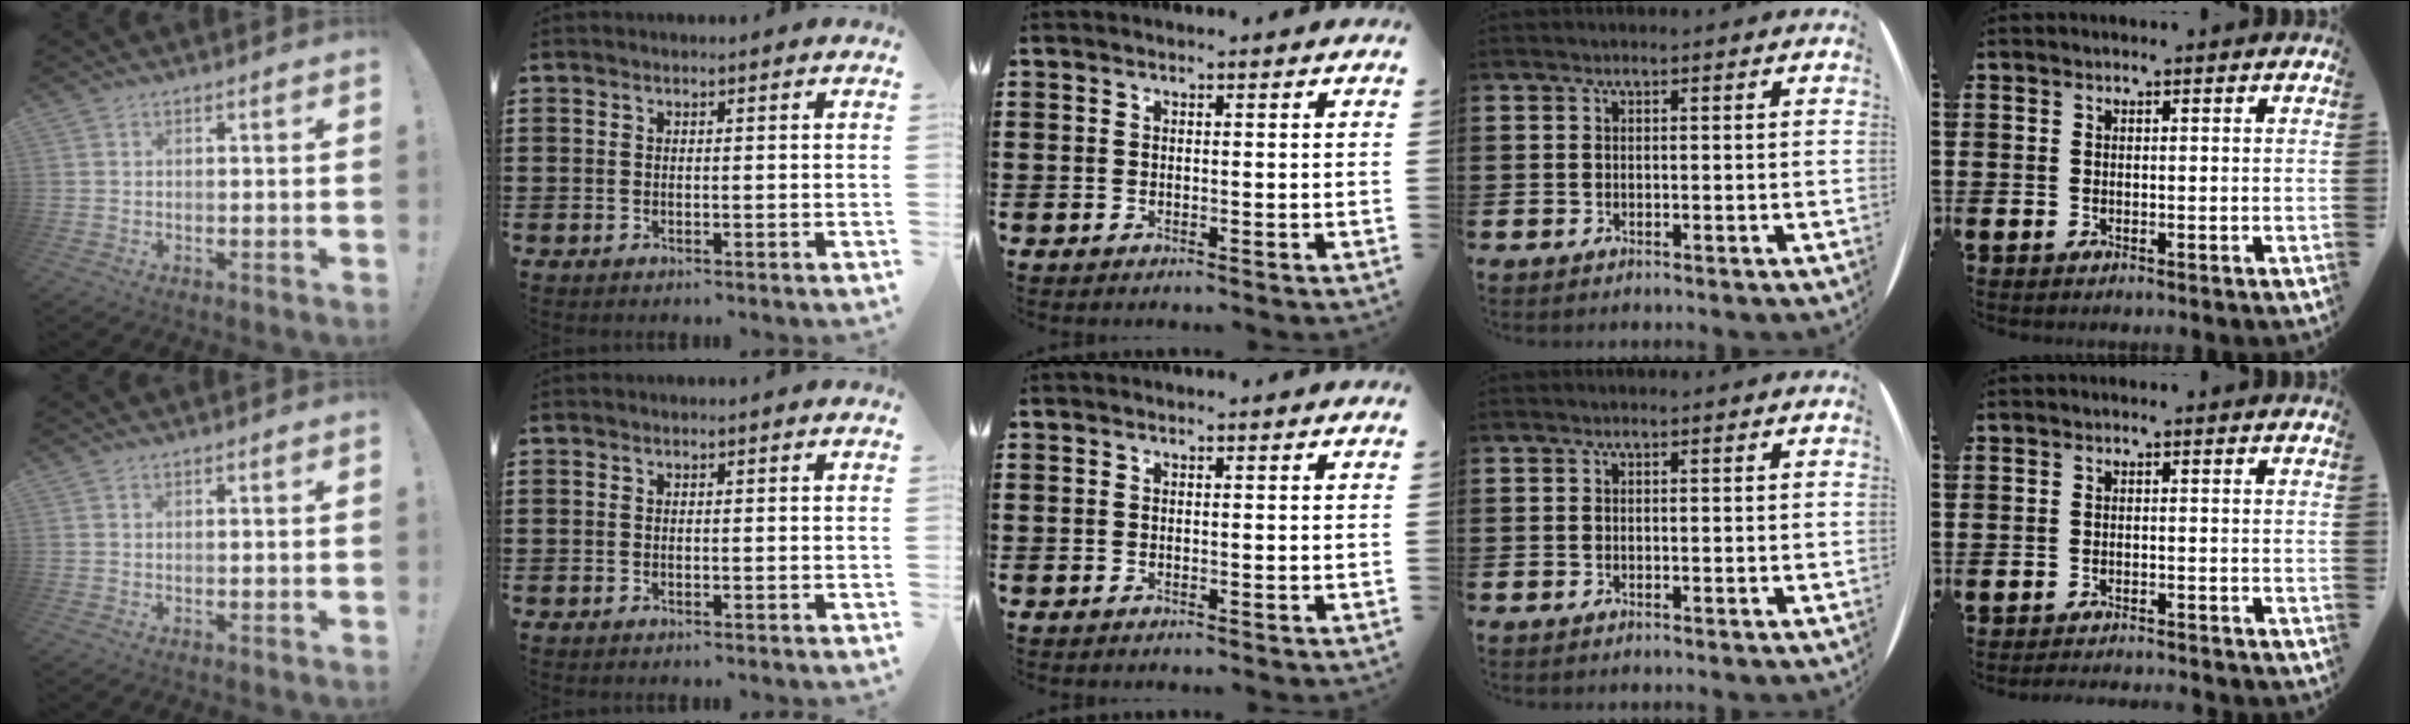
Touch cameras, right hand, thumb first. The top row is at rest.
{"little": {"total": 1.4, "force": [-1.4, -0.1, 0.0], "torque": [-0.003, 0.003, -0.028]}}